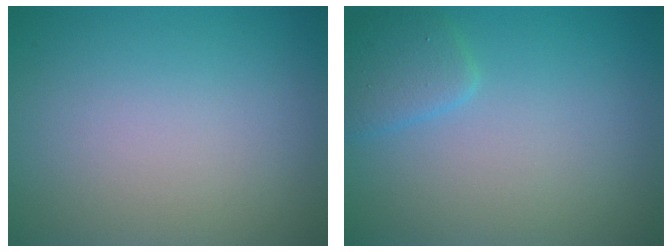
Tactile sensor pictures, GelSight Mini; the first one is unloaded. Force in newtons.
{"total": 1.9, "press": 1.9, "slide": 0.2}